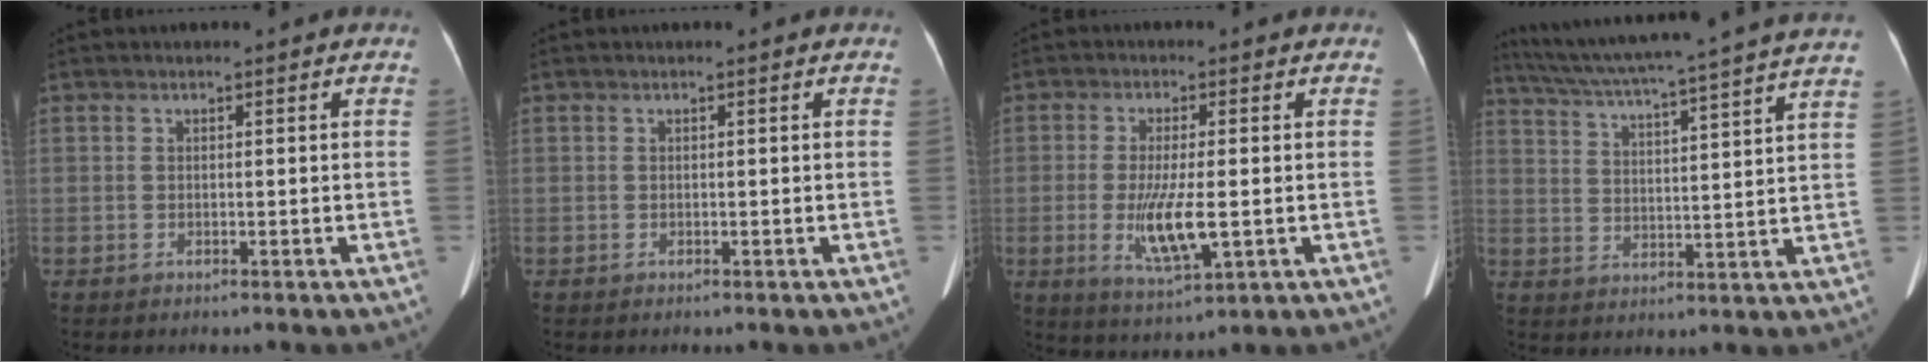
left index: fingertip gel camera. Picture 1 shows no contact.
{"total": 0.0}
{"total": 7.6, "force": [-1.1, 1.6, 7.4], "torque": [-0.146, -0.019, -0.016]}
{"total": 24.5, "force": [21.7, -1.2, 11.3], "torque": [-0.197, -0.018, 0.292]}